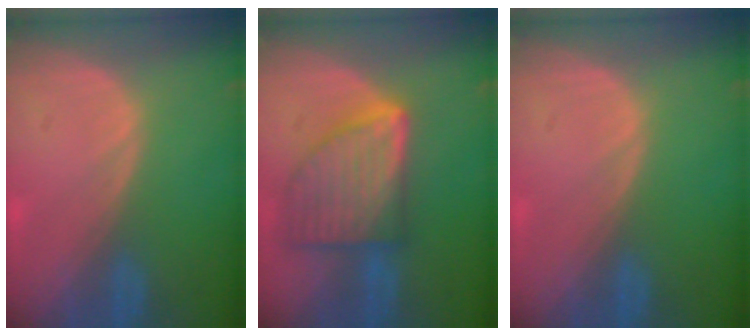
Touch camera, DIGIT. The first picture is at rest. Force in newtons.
{"total": 9.3, "press": 9.3, "slide": 0.5}
{"total": 0.0}